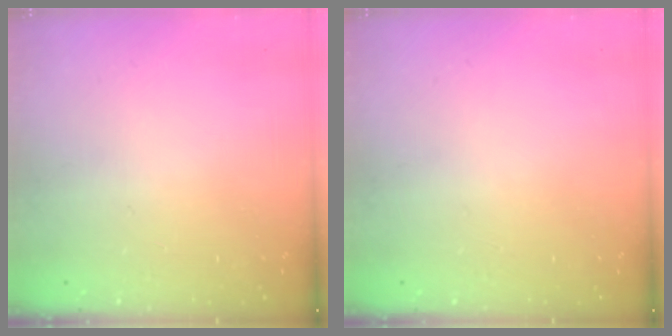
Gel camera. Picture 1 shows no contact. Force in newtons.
{"total": 0.0}